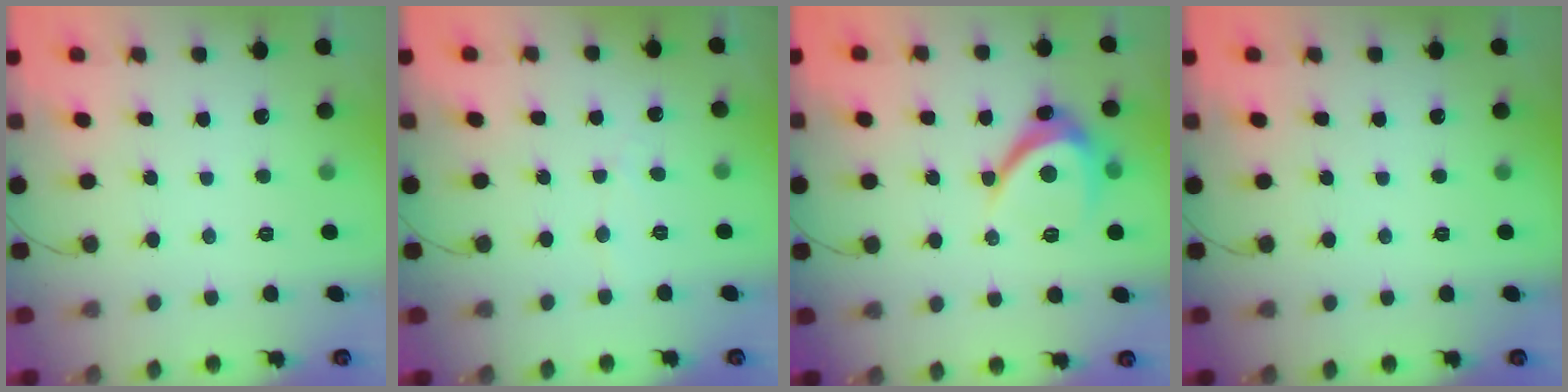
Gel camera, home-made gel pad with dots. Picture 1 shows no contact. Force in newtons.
{"total": 2.5, "press": 2.5, "slide": 0.2}
{"total": 9.8, "press": 9.7, "slide": 1.3}
{"total": 0.0}